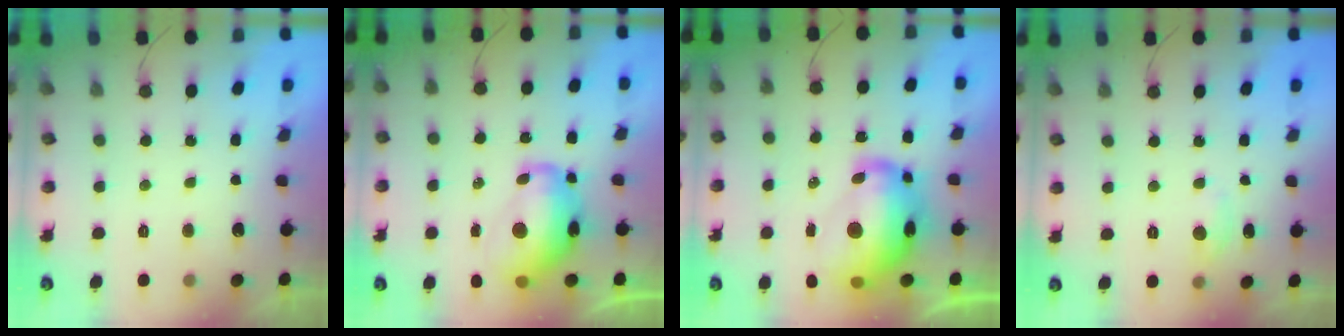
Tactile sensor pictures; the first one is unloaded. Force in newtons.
{"total": 15.3, "press": 15.2, "slide": 1.5}
{"total": 21.7, "press": 21.7, "slide": 1.5}
{"total": 2.8, "press": 2.8, "slide": 0.4}